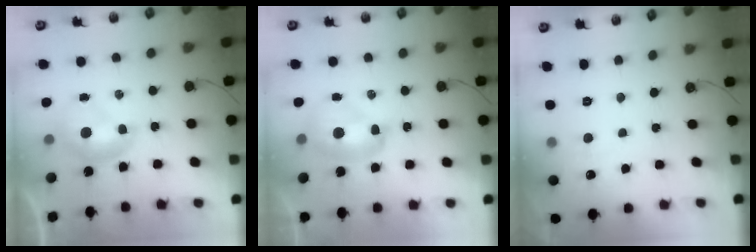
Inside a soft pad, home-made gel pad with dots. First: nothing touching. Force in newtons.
{"total": 3.7, "press": 3.7, "slide": 0.3}
{"total": 1.7, "press": 1.5, "slide": 0.7}